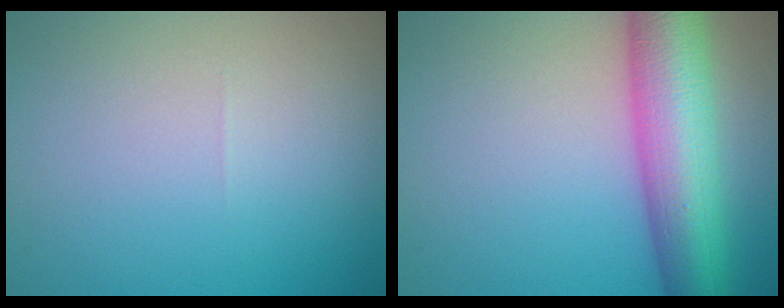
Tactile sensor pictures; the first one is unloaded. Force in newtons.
{"total": 9.7, "press": 9.7, "slide": 0.3}